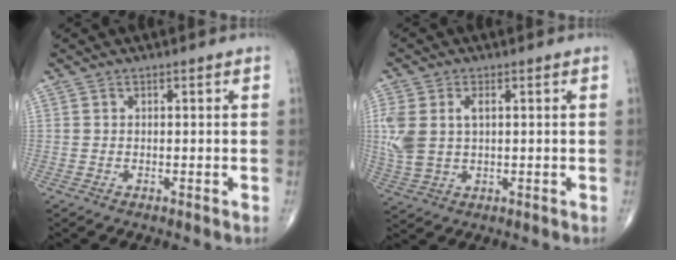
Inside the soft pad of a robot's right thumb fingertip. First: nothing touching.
{"total": 8.4, "force": [1.5, 5.0, 6.6], "torque": [-0.165, 0.009, 0.039]}